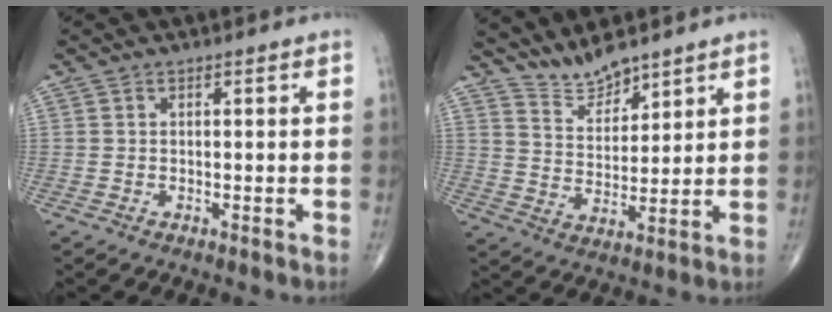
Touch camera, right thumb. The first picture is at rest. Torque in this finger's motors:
{"motor_torque": [-0.50, -0.13, -0.07, 0.29, -0.01]}